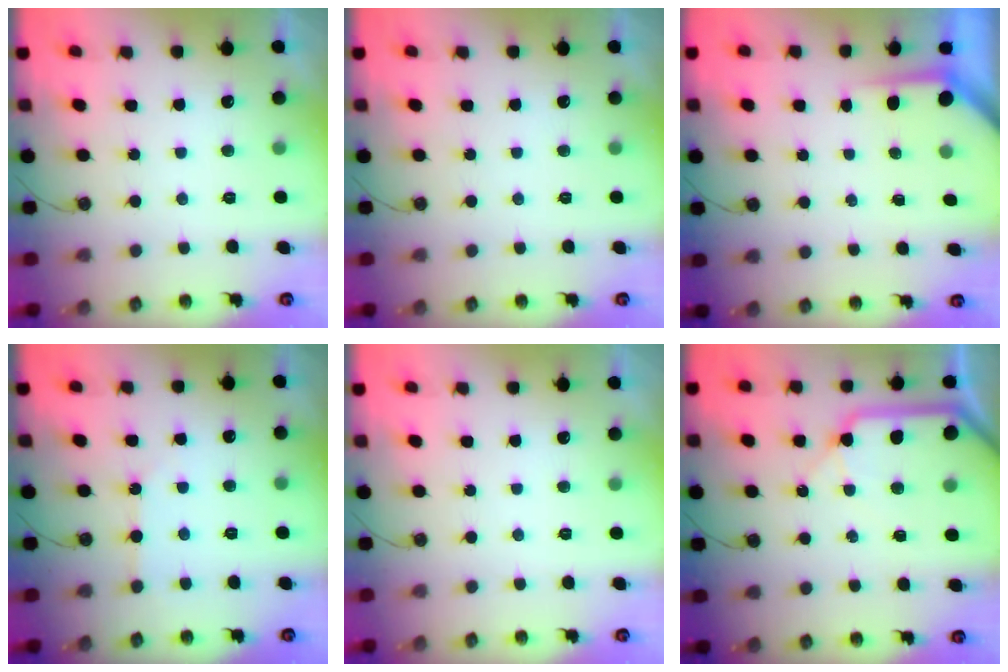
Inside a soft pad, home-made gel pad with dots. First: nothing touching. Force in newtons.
{"total": 0.0}
{"total": 3.5, "press": 3.5, "slide": 0.4}
{"total": 2.5, "press": 2.4, "slide": 0.4}
{"total": 0.0}
{"total": 12.7, "press": 12.6, "slide": 1.8}